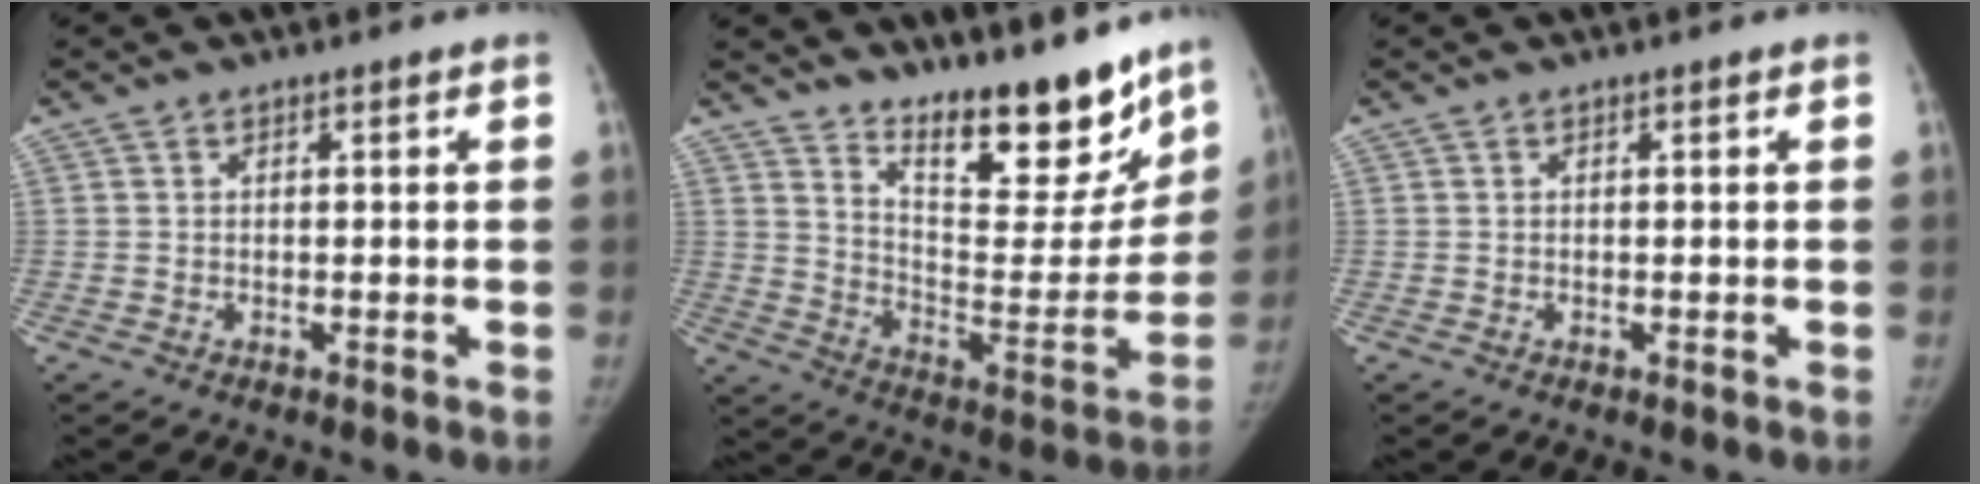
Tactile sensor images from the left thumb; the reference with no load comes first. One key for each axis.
{"total": 21.0, "fx": 16.0, "fy": 6.5, "fz": 11.9, "tx": -0.129, "ty": -0.120, "tz": 0.246}
{"total": 0.0}